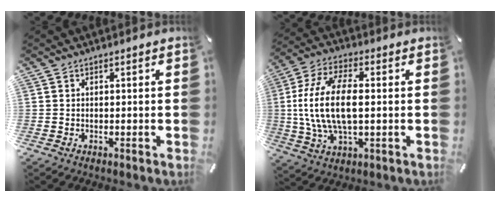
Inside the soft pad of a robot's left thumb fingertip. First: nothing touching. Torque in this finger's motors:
{"motor_torque": [0.52, 2.21, 1.57, -1.19, 0.75]}